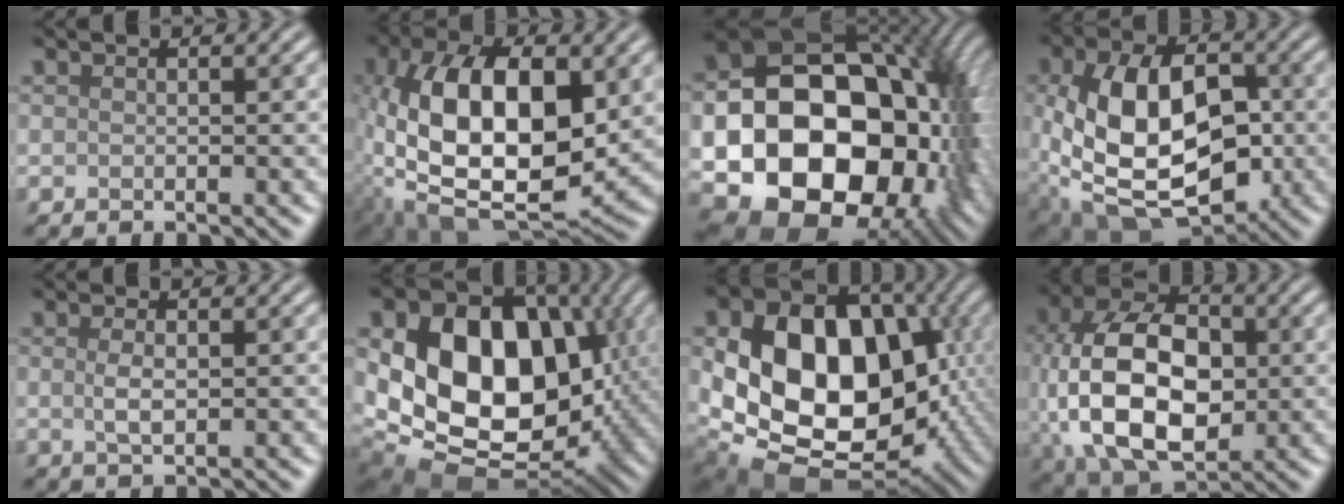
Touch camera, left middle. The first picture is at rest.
{"total": 13.4, "force": [0.7, 6.8, 11.5], "torque": [-0.211, 0.000, 0.011]}
{"total": 22.3, "force": [-3.4, 17.0, 14.0], "torque": [-0.265, -0.042, -0.046]}
{"total": 14.3, "force": [-1.3, 9.2, 10.8], "torque": [-0.218, -0.025, -0.009]}
{"total": 1.7, "force": [0.1, 0.7, 1.6], "torque": [-0.035, -0.001, 0.003]}
{"total": 17.6, "force": [1.1, 12.8, 12.0], "torque": [-0.199, -0.019, 0.026]}
{"total": 16.6, "force": [-0.4, 12.0, 11.4], "torque": [-0.194, -0.020, -0.012]}
{"total": 14.3, "force": [-0.4, 9.4, 10.7], "torque": [-0.219, -0.006, -0.002]}